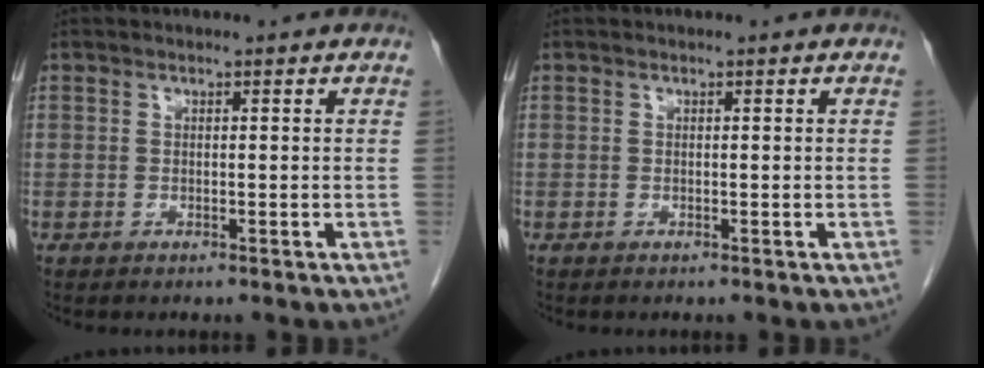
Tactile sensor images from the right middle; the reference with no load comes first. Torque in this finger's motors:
{"motor_torque": [0.10, 0.00, 0.04, 0.00]}